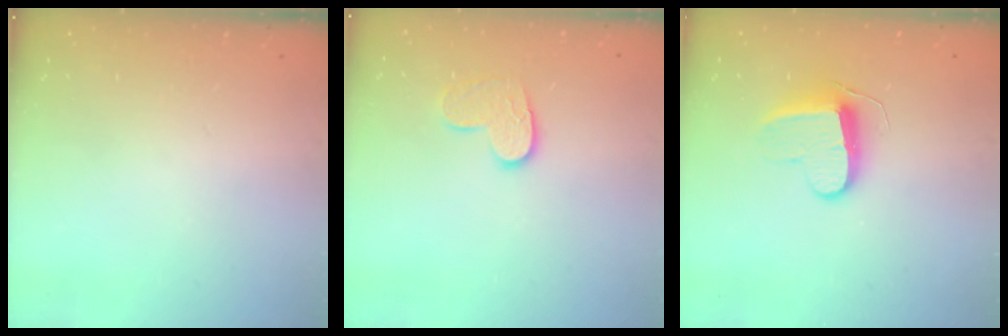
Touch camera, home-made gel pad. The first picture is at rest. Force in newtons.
{"total": 9.5, "press": 9.5, "slide": 0.6}
{"total": 9.7, "press": 9.7, "slide": 0.2}